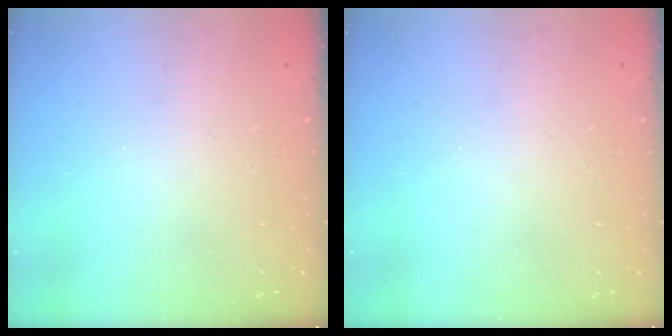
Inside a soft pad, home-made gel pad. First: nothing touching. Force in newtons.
{"total": 0.0}